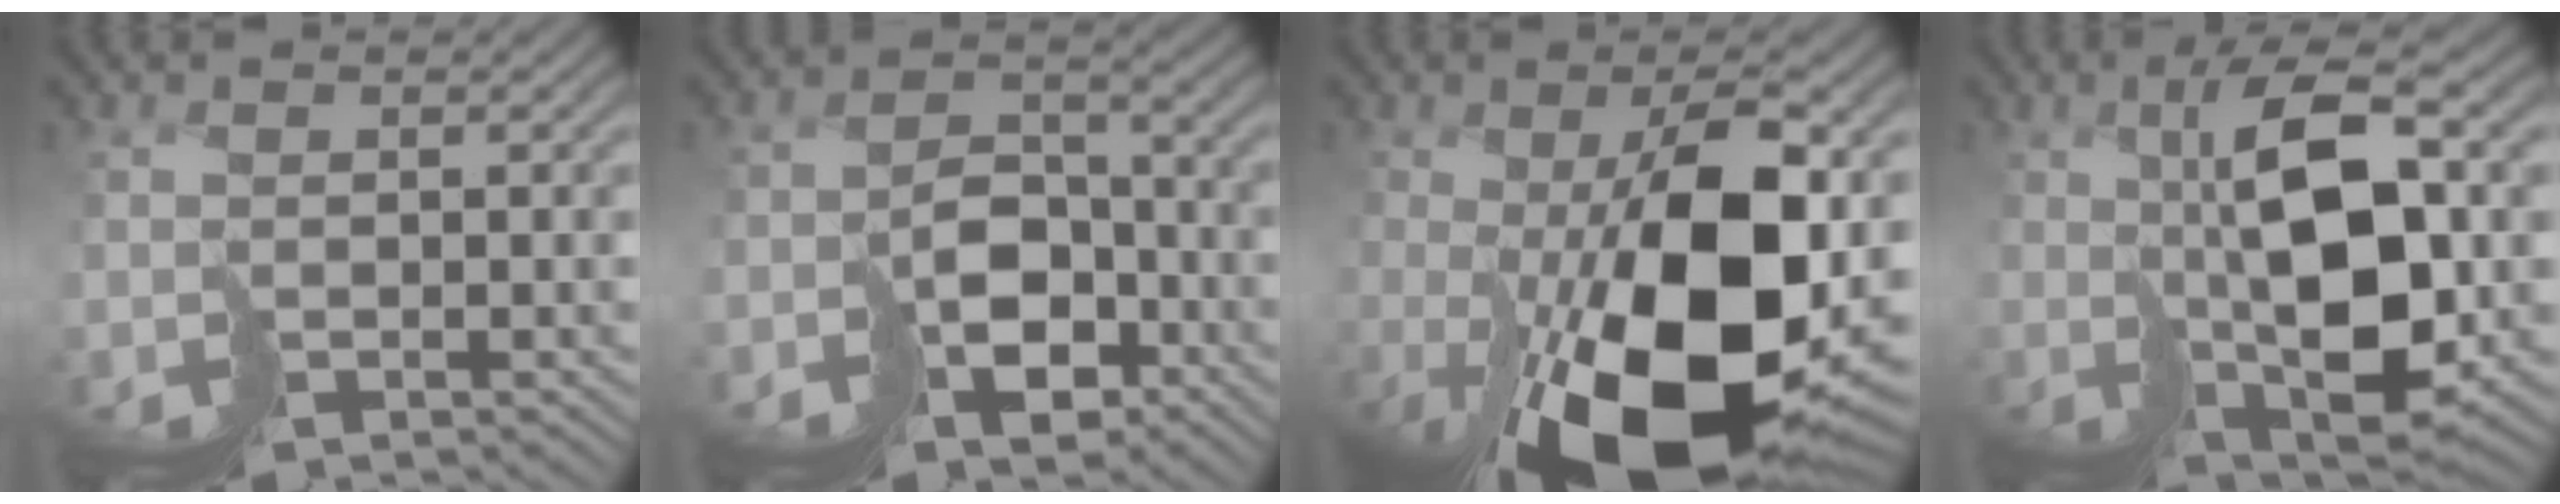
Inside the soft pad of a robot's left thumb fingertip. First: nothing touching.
{"total": 6.3, "force": [-3.6, 3.9, 3.3], "torque": [-0.043, -0.003, -0.062]}
{"total": 16.6, "force": [-2.5, 6.8, 14.9], "torque": [-0.221, -0.018, -0.028]}
{"total": 11.0, "force": [1.9, 3.9, 10.1], "torque": [-0.174, 0.006, 0.044]}